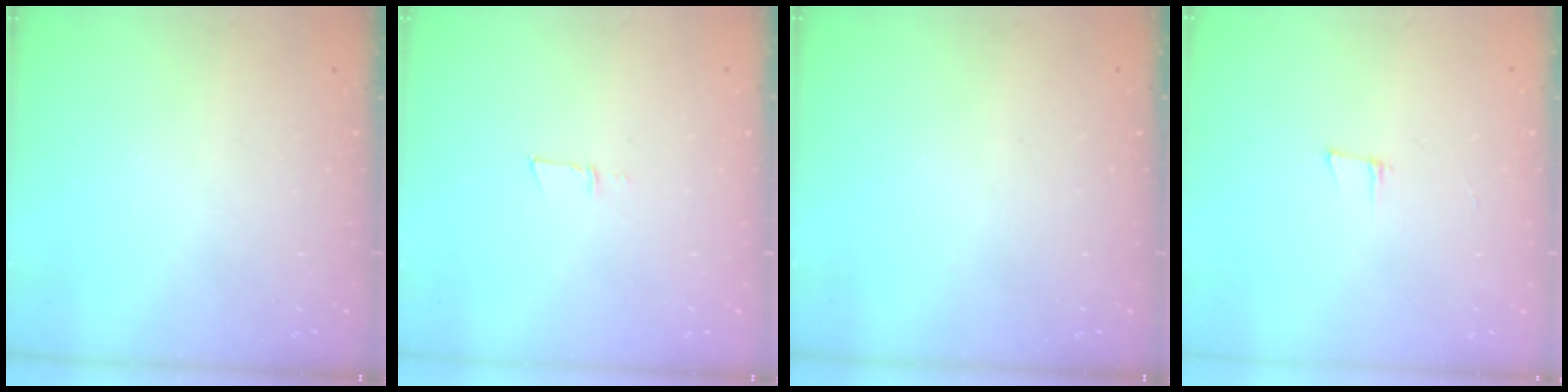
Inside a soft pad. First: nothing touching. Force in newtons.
{"total": 3.9, "press": 3.8, "slide": 0.9}
{"total": 0.0}
{"total": 5.8, "press": 5.1, "slide": 2.8}